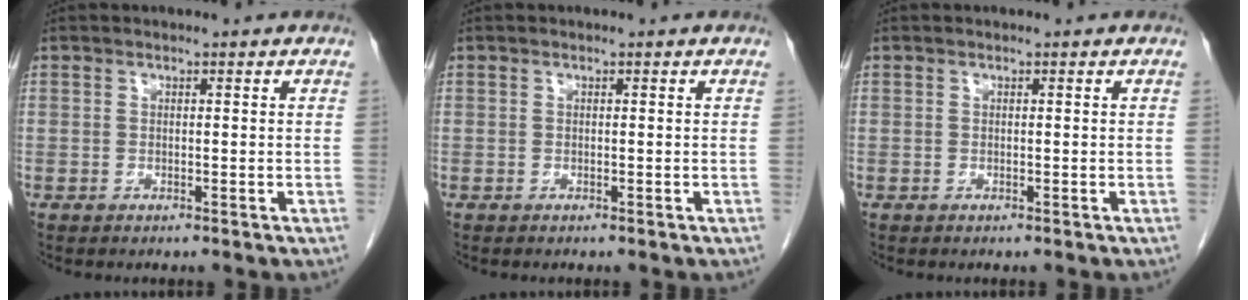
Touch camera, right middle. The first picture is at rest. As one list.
[{"total": 0.0}, {"total": 0.0}]